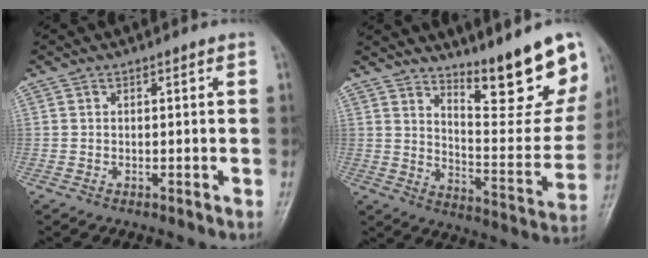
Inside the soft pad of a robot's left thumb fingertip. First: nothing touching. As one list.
[{"total": 17.1, "force": [12.5, 4.0, 11.0], "torque": [-0.109, -0.098, 0.197]}]